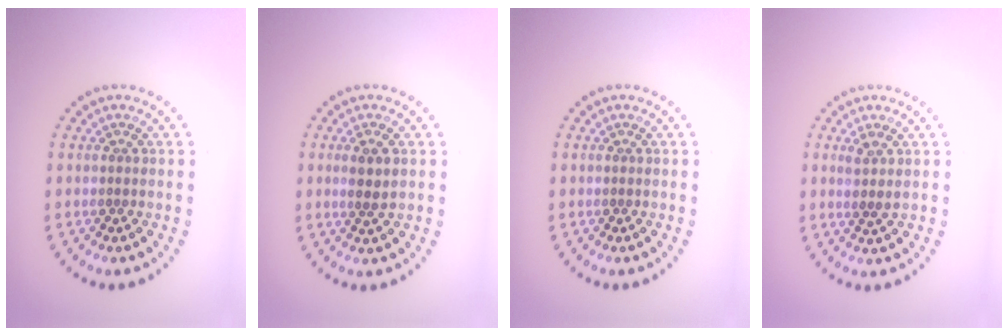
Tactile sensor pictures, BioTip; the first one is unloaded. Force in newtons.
{"total": 2.0, "press": 1.8, "slide": 0.9}
{"total": 0.0}
{"total": 1.5, "press": 1.2, "slide": 0.9}